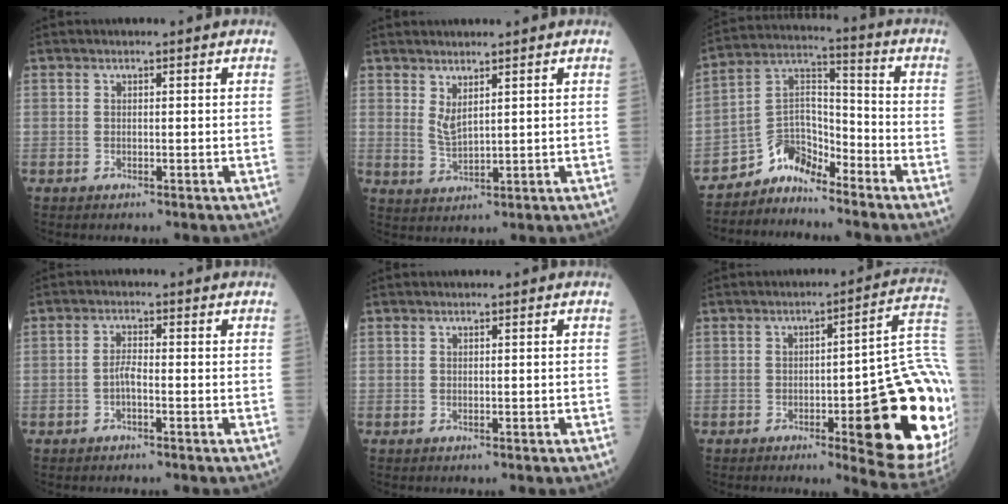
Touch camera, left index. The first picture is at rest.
{"total": 2.8, "force": [1.6, 0.6, 2.2], "torque": [-0.054, -0.006, 0.041]}
{"total": 6.8, "force": [-6.4, 1.9, 0.9], "torque": [-0.013, 0.039, -0.125]}
{"total": 2.0, "force": [-0.9, 0.4, 1.7], "torque": [-0.033, 0.002, -0.020]}
{"total": 0.0}
{"total": 23.5, "force": [-5.1, 4.2, 22.5], "torque": [-0.184, 0.013, -0.049]}